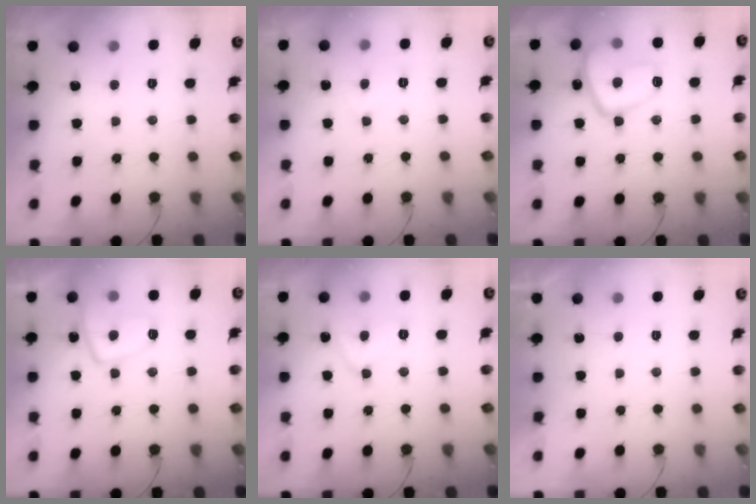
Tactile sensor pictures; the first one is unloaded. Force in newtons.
{"total": 3.5, "press": 3.5, "slide": 0.5}
{"total": 12.3, "press": 12.2, "slide": 1.3}
{"total": 10.4, "press": 10.3, "slide": 1.4}
{"total": 6.9, "press": 6.9, "slide": 0.7}
{"total": 2.2, "press": 2.2, "slide": 0.4}